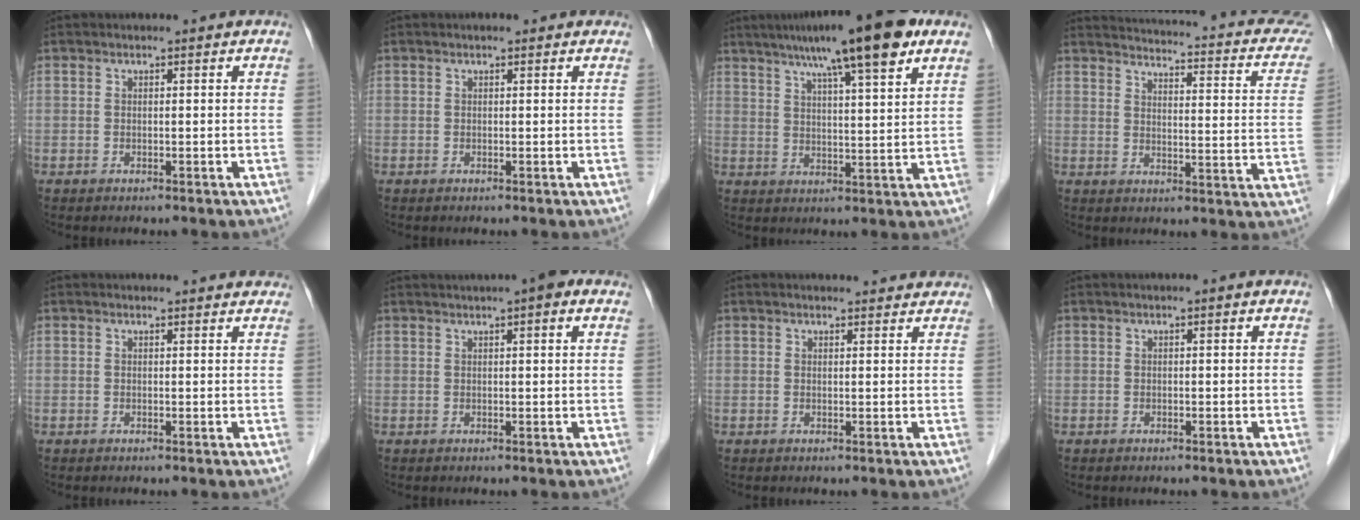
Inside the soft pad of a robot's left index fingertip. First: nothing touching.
{"total": 1.5, "force": [1.0, 0.7, 0.8], "torque": [-0.015, 0.011, 0.009]}
{"total": 15.4, "force": [10.0, 1.0, 11.6], "torque": [-0.179, 0.029, 0.147]}
{"total": 17.3, "force": [13.9, 4.2, 9.4], "torque": [-0.117, -0.022, 0.132]}
{"total": 5.1, "force": [4.9, 1.1, 1.0], "torque": [-0.004, 0.010, 0.042]}
{"total": 4.8, "force": [3.1, 0.5, 3.6], "torque": [-0.049, 0.023, 0.042]}
{"total": 5.9, "force": [5.6, 1.2, 1.5], "torque": [-0.010, 0.010, 0.055]}
{"total": 0.5, "force": [0.3, 0.0, 0.5], "torque": [-0.009, 0.003, 0.006]}